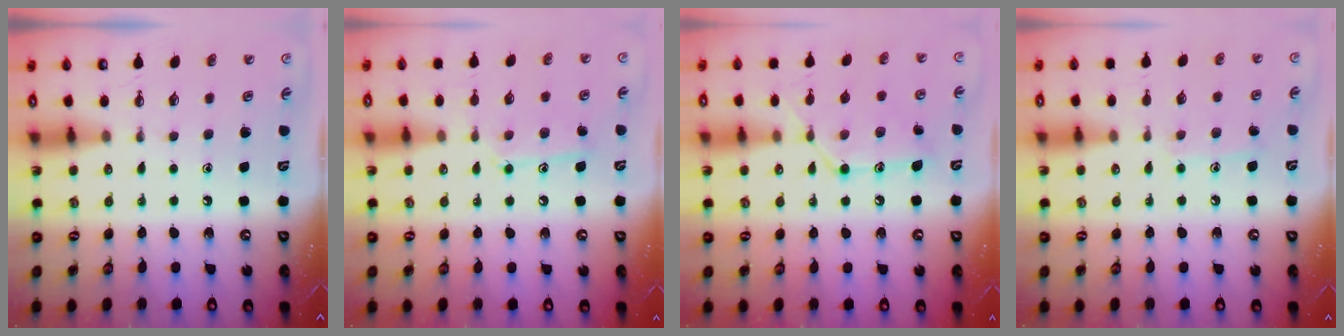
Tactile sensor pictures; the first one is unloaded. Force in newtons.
{"total": 10.3, "press": 10.3, "slide": 0.7}
{"total": 13.8, "press": 13.7, "slide": 1.0}
{"total": 6.8, "press": 6.8, "slide": 0.4}